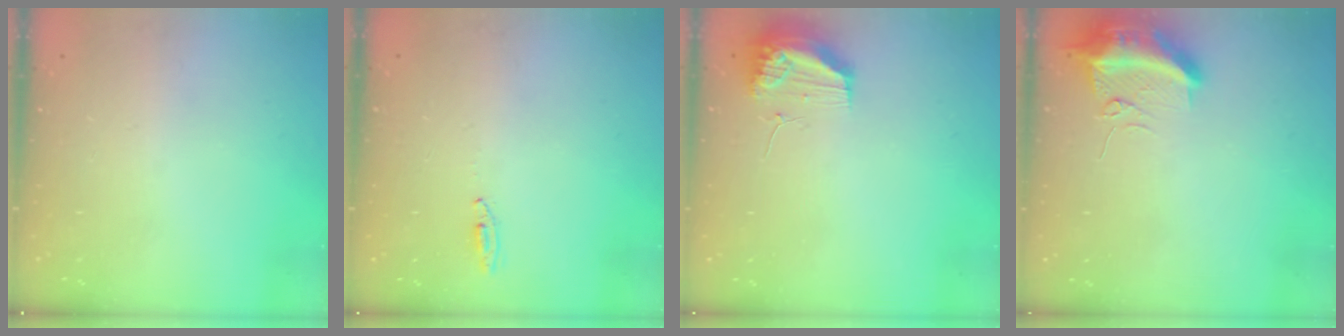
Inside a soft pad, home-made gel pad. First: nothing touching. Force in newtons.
{"total": 2.7, "press": 2.5, "slide": 1.0}
{"total": 13.5, "press": 11.5, "slide": 7.0}
{"total": 11.0, "press": 10.9, "slide": 1.3}